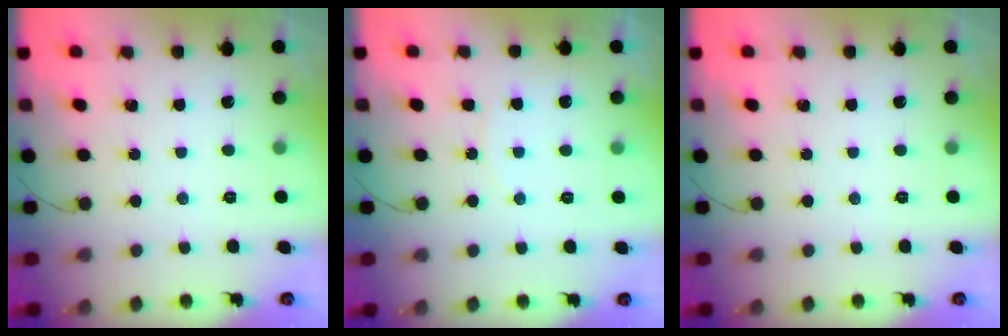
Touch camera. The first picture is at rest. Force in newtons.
{"total": 4.5, "press": 4.4, "slide": 0.4}
{"total": 0.0}